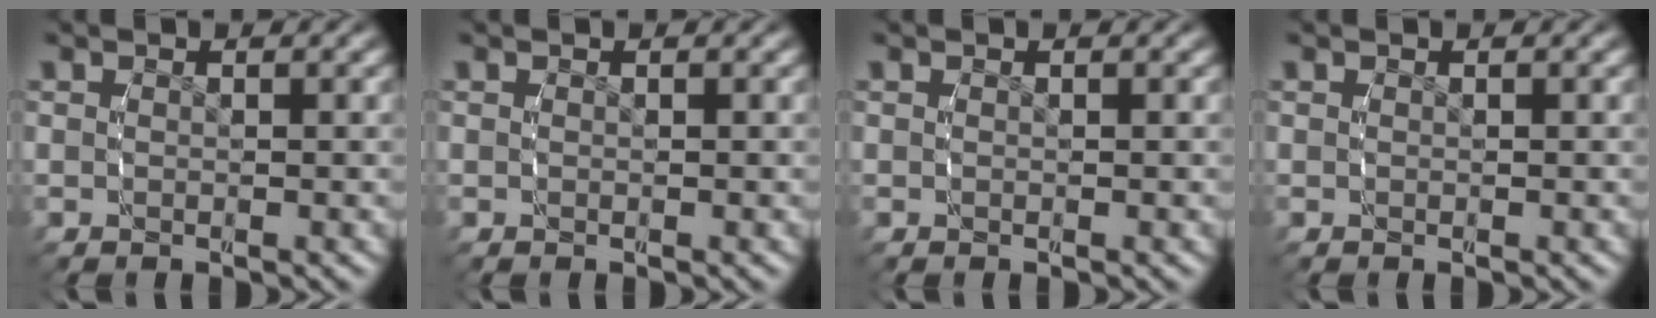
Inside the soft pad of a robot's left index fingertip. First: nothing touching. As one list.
[{"total": 0.0}, {"total": 0.0}, {"total": 0.0}]